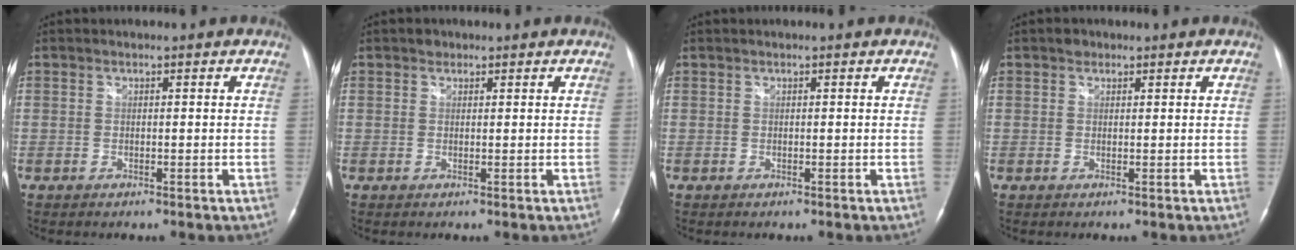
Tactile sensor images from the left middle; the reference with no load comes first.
{"total": 1.0, "force": [0.7, 0.7, 0.2], "torque": [-0.001, 0.001, 0.008]}
{"total": 0.0}
{"total": 1.1, "force": [0.8, 0.8, 0.2], "torque": [-0.003, 0.003, 0.009]}